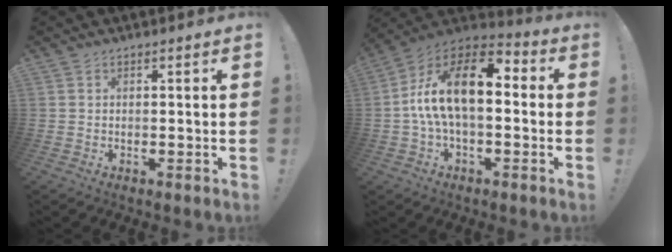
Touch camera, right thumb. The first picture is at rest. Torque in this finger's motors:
{"motor_torque": [2.50, 2.51, 0.58, -0.13, 0.46]}